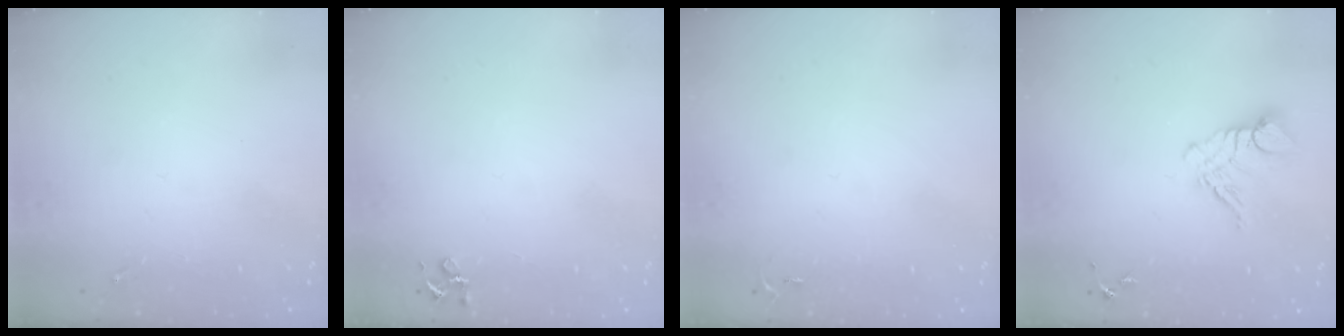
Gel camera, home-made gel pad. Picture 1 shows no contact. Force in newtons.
{"total": 3.9, "press": 3.9, "slide": 0.5}
{"total": 2.6, "press": 2.6, "slide": 0.4}
{"total": 9.9, "press": 9.8, "slide": 1.1}